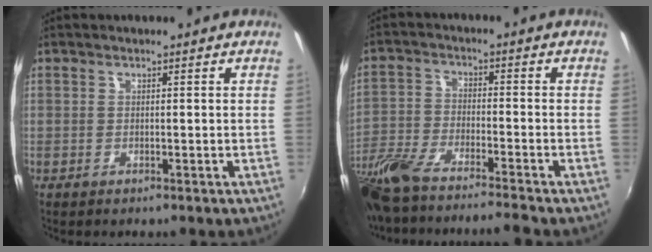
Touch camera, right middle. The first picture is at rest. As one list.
[{"total": 14.9, "force": [-12.9, 1.0, 7.5], "torque": [-0.176, -0.043, -0.242]}]